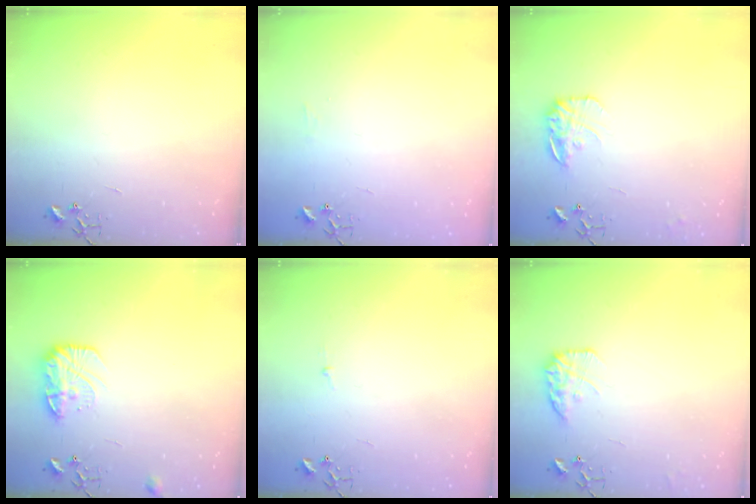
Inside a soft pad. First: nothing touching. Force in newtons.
{"total": 5.1, "press": 5.1, "slide": 0.7}
{"total": 12.9, "press": 12.8, "slide": 0.6}
{"total": 12.8, "press": 12.8, "slide": 0.7}
{"total": 2.7, "press": 2.7, "slide": 0.3}
{"total": 12.1, "press": 12.0, "slide": 0.6}